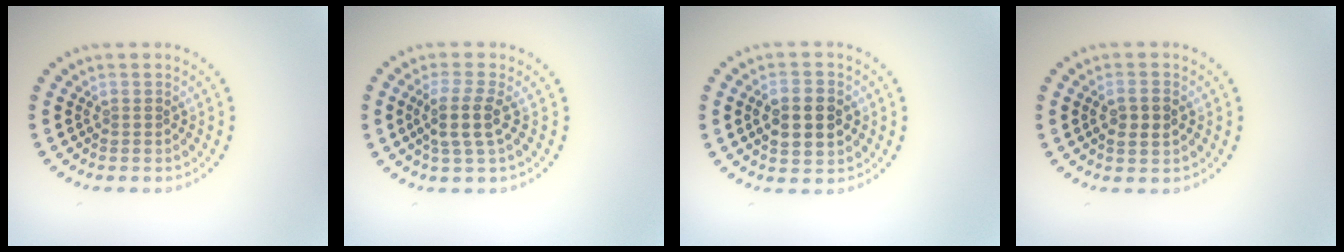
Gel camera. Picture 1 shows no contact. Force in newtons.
{"total": 2.7, "press": 2.3, "slide": 1.5}
{"total": 4.6, "press": 4.6, "slide": 0.1}
{"total": 2.3, "press": 2.3, "slide": 0.4}